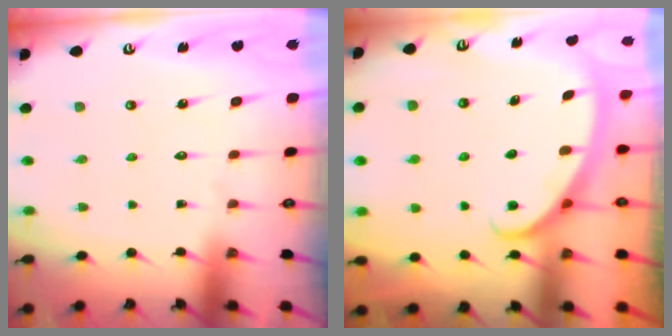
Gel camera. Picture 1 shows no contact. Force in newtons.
{"total": 3.0, "press": 2.9, "slide": 0.4}